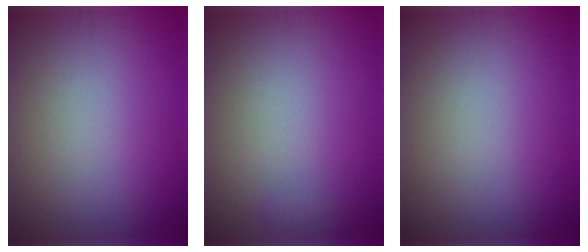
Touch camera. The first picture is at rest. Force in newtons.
{"total": 0.6, "press": 0.6, "slide": 0.1}
{"total": 0.0}